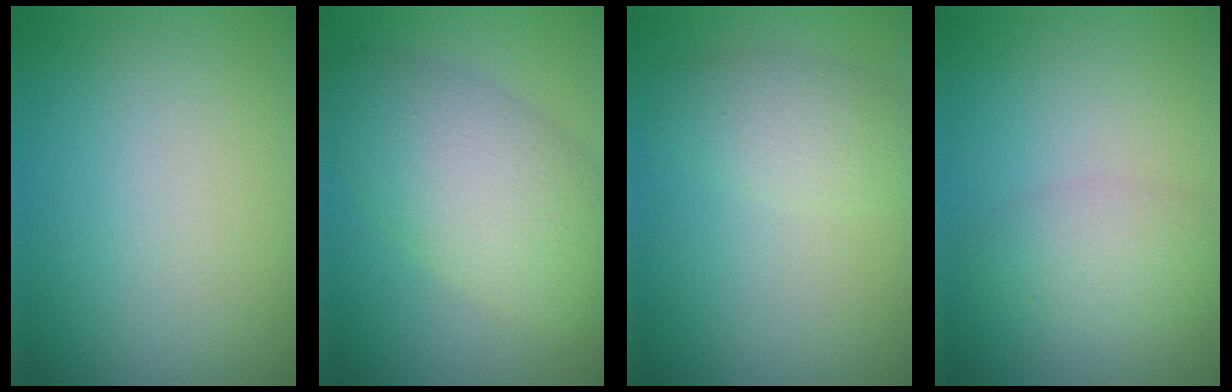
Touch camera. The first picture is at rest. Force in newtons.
{"total": 8.1, "press": 8.1, "slide": 0.2}
{"total": 3.2, "press": 3.2, "slide": 0.0}
{"total": 2.7, "press": 2.7, "slide": 0.2}